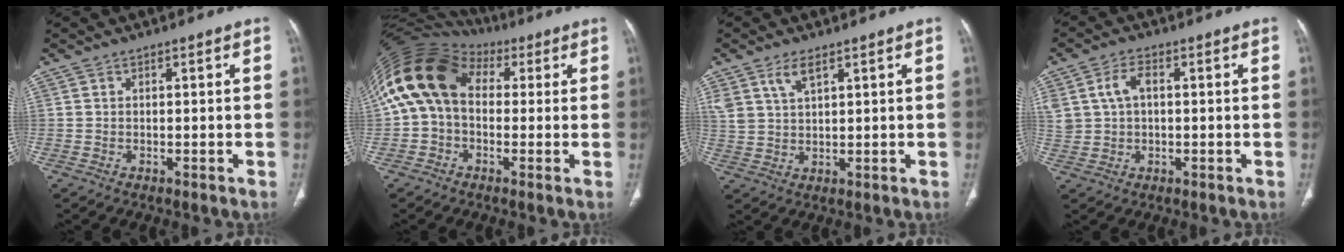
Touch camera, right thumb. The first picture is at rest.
{"total": 15.4, "force": [2.5, 11.0, 10.5], "torque": [-0.197, 0.049, 0.038]}
{"total": 4.8, "force": [3.0, 2.0, 3.2], "torque": [-0.063, -0.010, 0.067]}
{"total": 6.8, "force": [1.4, 4.5, 5.0], "torque": [-0.108, 0.014, 0.033]}